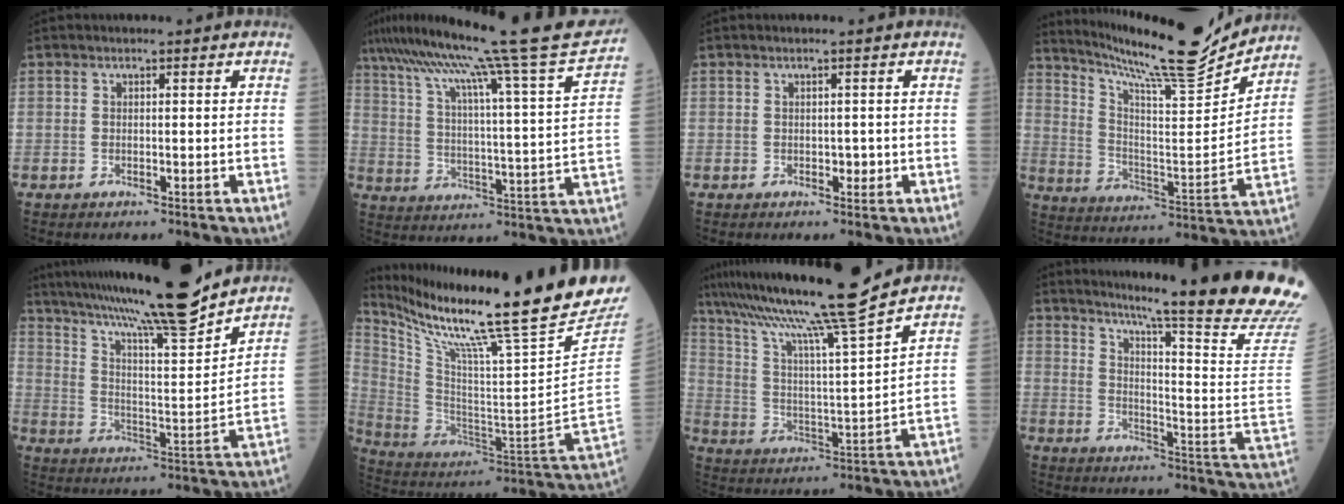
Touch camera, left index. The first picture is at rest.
{"total": 27.1, "force": [23.2, -2.3, 13.9], "torque": [-0.244, -0.034, 0.331]}
{"total": 1.1, "force": [-0.1, 0.6, 0.9], "torque": [-0.007, 0.002, -0.001]}
{"total": 18.4, "force": [17.0, 0.1, 6.9], "torque": [-0.132, -0.038, 0.265]}
{"total": 21.4, "force": [18.2, 0.6, 11.2], "torque": [-0.199, -0.003, 0.287]}
{"total": 31.1, "force": [25.8, -0.6, 17.3], "torque": [-0.320, -0.106, 0.394]}
{"total": 18.2, "force": [15.0, -2.0, 10.1], "torque": [-0.186, -0.008, 0.250]}
{"total": 27.3, "force": [23.1, -1.4, 14.5], "torque": [-0.201, -0.116, 0.287]}